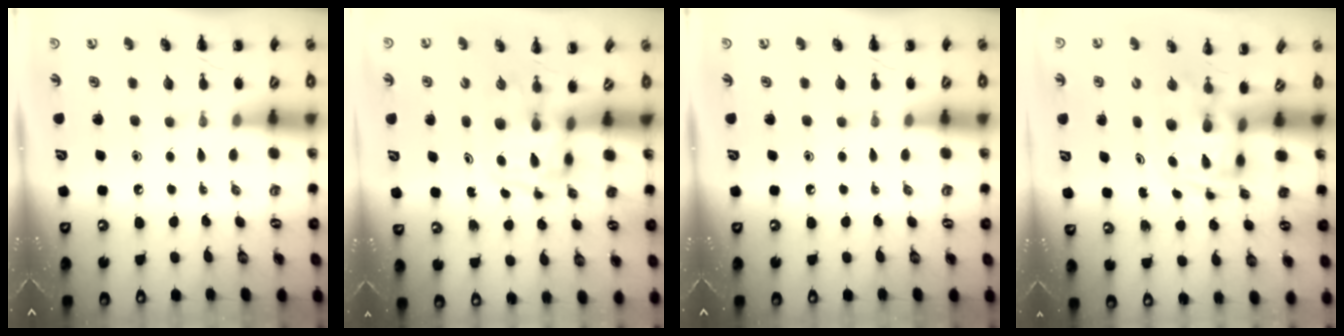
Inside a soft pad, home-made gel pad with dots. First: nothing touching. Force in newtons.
{"total": 3.4, "press": 3.3, "slide": 0.6}
{"total": 0.0}
{"total": 2.8, "press": 2.8, "slide": 0.5}